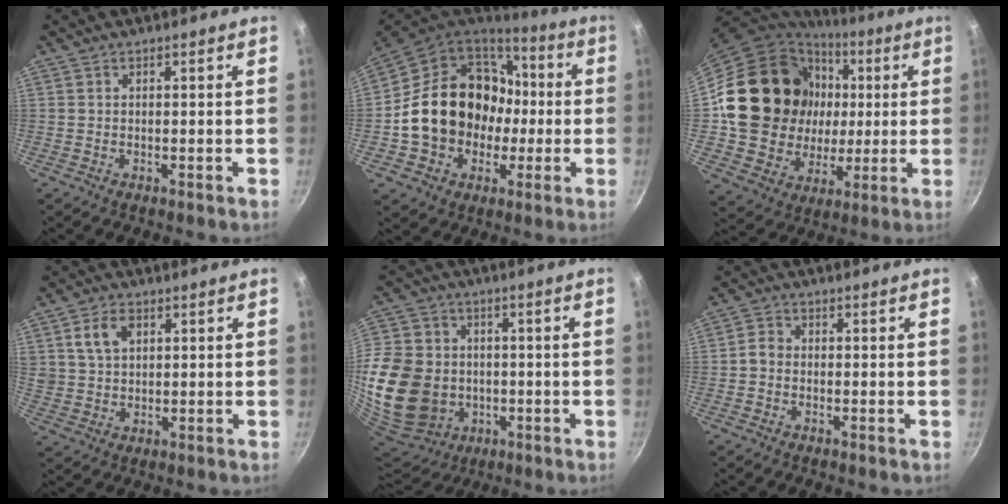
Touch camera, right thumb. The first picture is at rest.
{"total": 22.4, "force": [-0.6, 18.4, 12.7], "torque": [-0.199, 0.053, 0.008]}
{"total": 24.6, "force": [4.2, 20.7, 12.7], "torque": [-0.206, 0.015, 0.091]}
{"total": 6.3, "force": [2.5, 4.4, 3.8], "torque": [-0.054, -0.002, 0.048]}
{"total": 25.2, "force": [-3.0, 20.7, 14.0], "torque": [-0.312, 0.017, -0.034]}
{"total": 2.2, "force": [-0.7, 1.8, 1.1], "torque": [-0.021, 0.013, -0.020]}